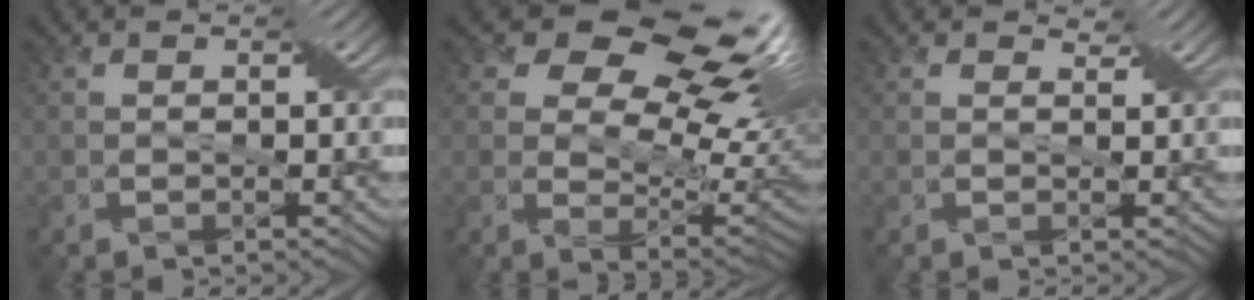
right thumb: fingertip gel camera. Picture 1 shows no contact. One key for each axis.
{"total": 16.6, "fx": 9.1, "fy": 9.2, "fz": 10.4, "tx": -0.177, "ty": 0.033, "tz": 0.150}
{"total": 1.3, "fx": 1.1, "fy": 0.5, "fz": 0.3, "tx": -0.016, "ty": 0.007, "tz": 0.006}